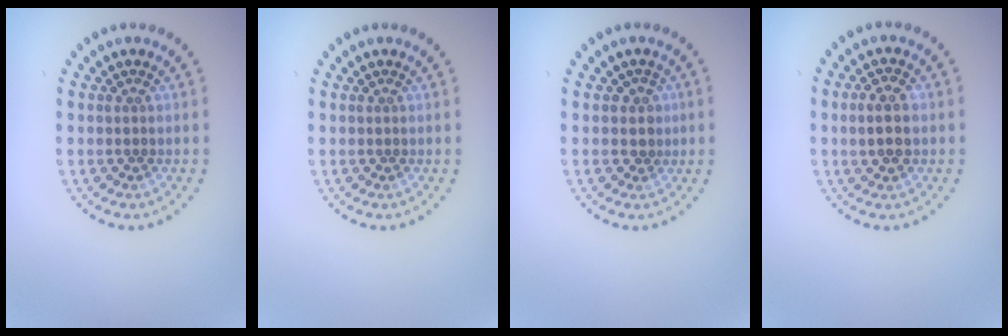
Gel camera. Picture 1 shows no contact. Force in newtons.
{"total": 0.0}
{"total": 1.1, "press": 0.8, "slide": 0.8}
{"total": 2.9, "press": 2.9, "slide": 0.1}